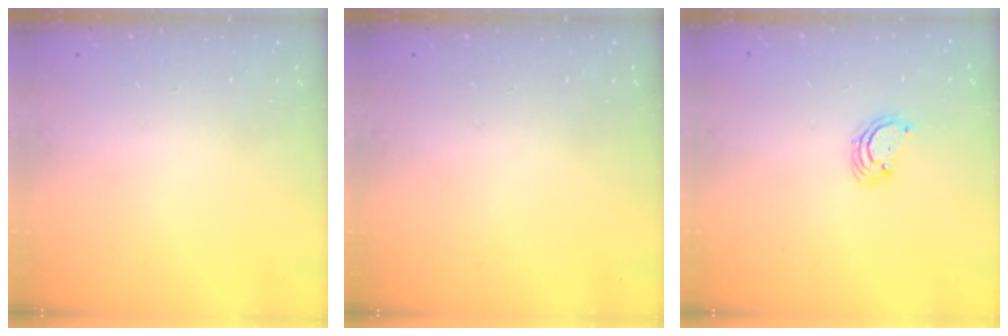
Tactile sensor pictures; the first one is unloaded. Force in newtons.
{"total": 0.0}
{"total": 3.3, "press": 3.3, "slide": 0.3}